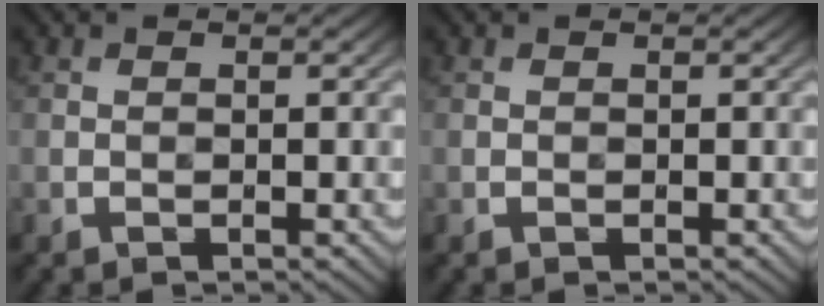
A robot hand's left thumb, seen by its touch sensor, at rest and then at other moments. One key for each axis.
{"total": 0.0}